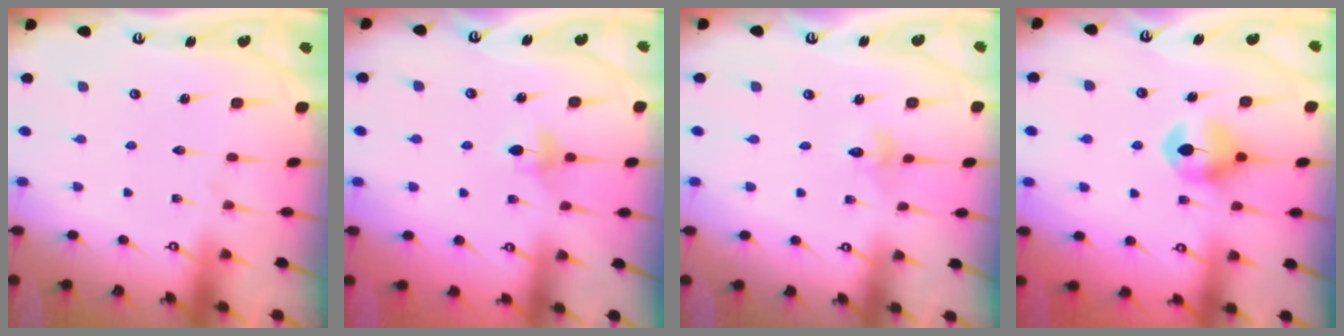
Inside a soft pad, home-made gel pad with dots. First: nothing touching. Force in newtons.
{"total": 4.0, "press": 3.9, "slide": 0.8}
{"total": 2.4, "press": 2.4, "slide": 0.3}
{"total": 8.4, "press": 8.4, "slide": 0.3}